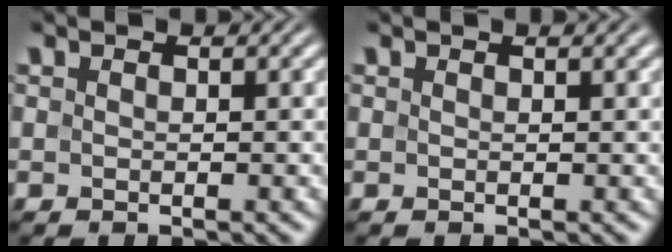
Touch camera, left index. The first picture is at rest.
{"total": 0.9, "force": [0.5, 0.3, 0.8], "torque": [-0.008, 0.008, 0.004]}